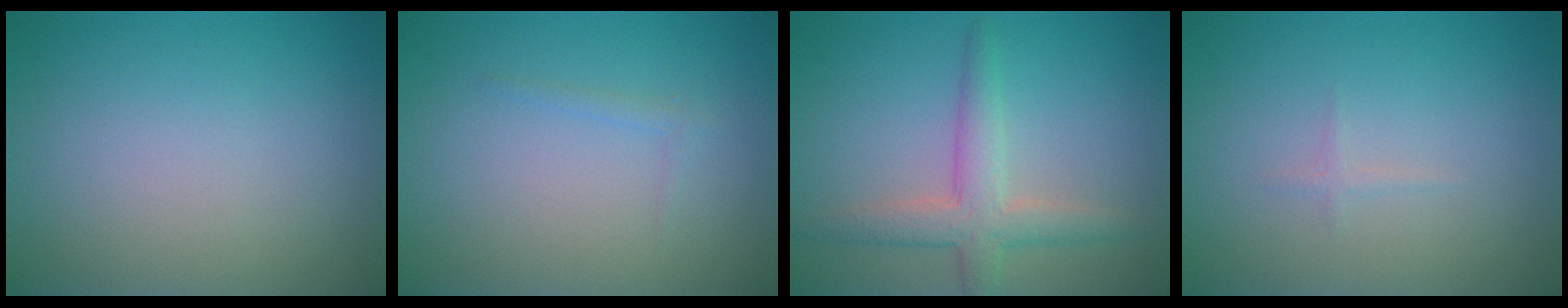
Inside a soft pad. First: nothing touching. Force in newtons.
{"total": 0.7, "press": 0.7, "slide": 0.0}
{"total": 3.8, "press": 3.8, "slide": 0.2}
{"total": 0.5, "press": 0.5, "slide": 0.0}